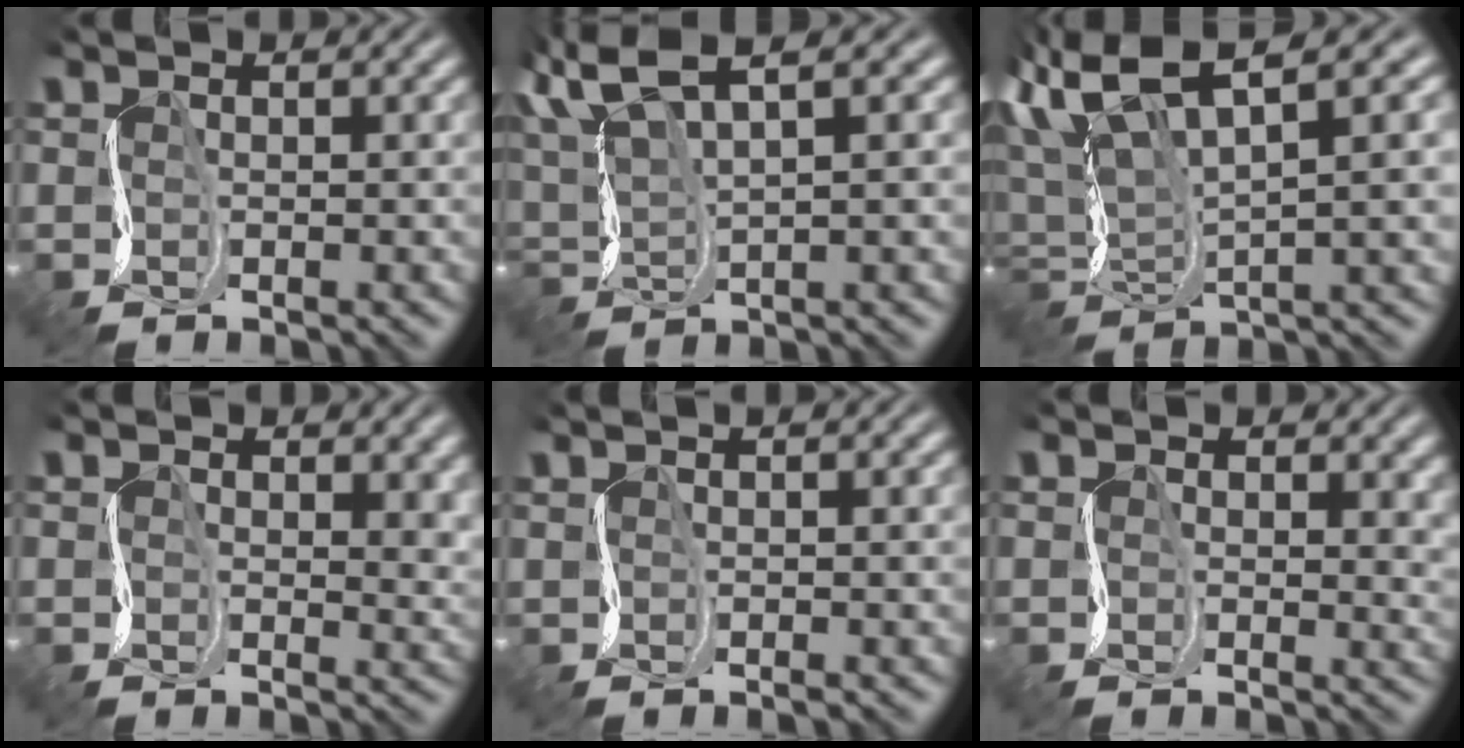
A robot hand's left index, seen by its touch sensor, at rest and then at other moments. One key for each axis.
{"total": 5.9, "fx": 3.1, "fy": 1.5, "fz": 4.7, "tx": -0.104, "ty": 0.020, "tz": 0.050}
{"total": 9.3, "fx": 2.6, "fy": 3.1, "fz": 8.4, "tx": -0.171, "ty": 0.013, "tz": 0.041}
{"total": 5.3, "fx": 1.6, "fy": 3.6, "fz": 3.5, "tx": -0.068, "ty": -0.012, "tz": 0.030}
{"total": 0.6, "fx": 0.1, "fy": -0.1, "fz": 0.6, "tx": -0.012, "ty": 0.000, "tz": 0.003}
{"total": 3.9, "fx": 1.2, "fy": 2.8, "fz": 2.5, "tx": -0.051, "ty": -0.009, "tz": 0.023}